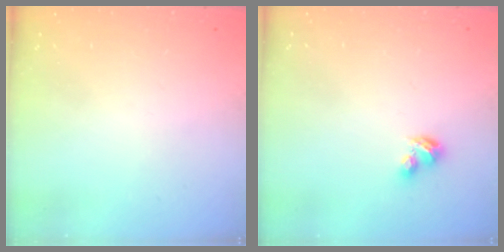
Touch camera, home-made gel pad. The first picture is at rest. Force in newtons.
{"total": 2.9, "press": 2.8, "slide": 0.5}